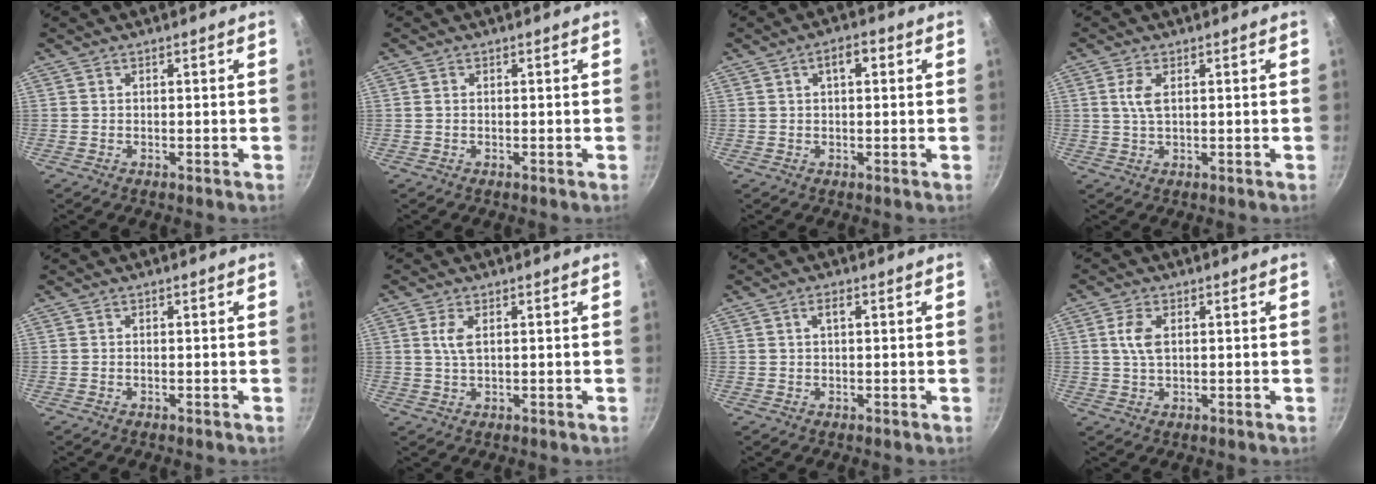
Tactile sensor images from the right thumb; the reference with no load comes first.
{"total": 0.6, "force": [0.1, 0.4, 0.4], "torque": [-0.007, 0.002, 0.001]}
{"total": 3.8, "force": [1.1, 1.9, 3.1], "torque": [-0.037, 0.012, 0.015]}
{"total": 3.3, "force": [0.9, 1.4, 2.9], "torque": [-0.062, -0.001, 0.019]}
{"total": 0.0}
{"total": 3.0, "force": [0.9, 1.2, 2.6], "torque": [-0.055, -0.003, 0.019]}
{"total": 1.6, "force": [0.5, 0.6, 1.4], "torque": [-0.027, 0.006, 0.011]}
{"total": 4.3, "force": [1.0, 2.3, 3.5], "torque": [-0.073, 0.003, 0.018]}